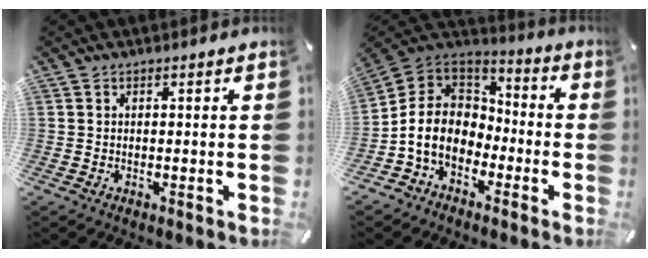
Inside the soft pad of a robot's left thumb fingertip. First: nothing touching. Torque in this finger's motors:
{"motor_torque": [-0.14, 1.96, 1.60, 0.79, 0.36]}